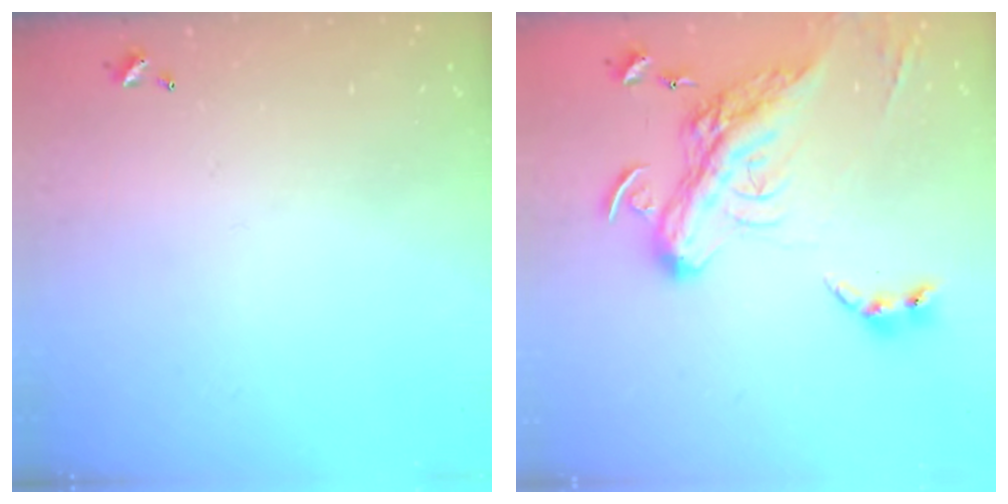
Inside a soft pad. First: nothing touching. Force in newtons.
{"total": 10.0, "press": 9.8, "slide": 2.3}